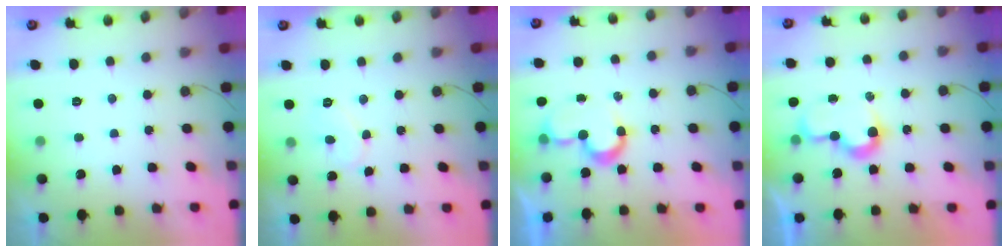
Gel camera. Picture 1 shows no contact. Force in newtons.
{"total": 6.6, "press": 6.6, "slide": 0.6}
{"total": 7.4, "press": 7.4, "slide": 0.4}
{"total": 8.0, "press": 8.0, "slide": 0.2}